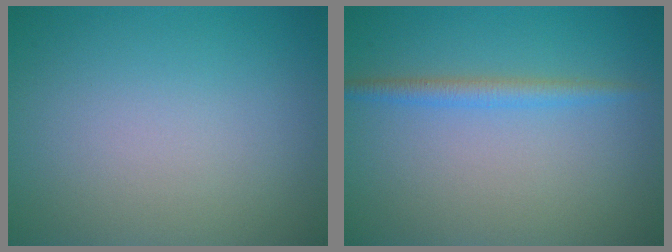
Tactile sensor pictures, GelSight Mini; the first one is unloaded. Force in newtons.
{"total": 1.9, "press": 1.9, "slide": 0.0}